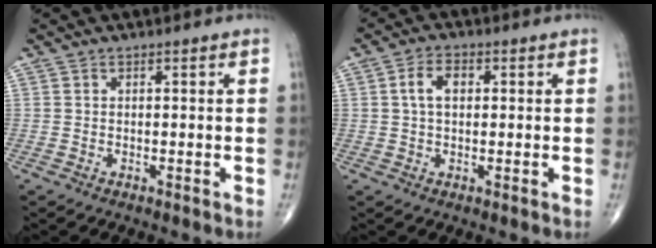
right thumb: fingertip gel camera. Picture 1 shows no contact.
{"total": 4.5, "force": [0.8, 2.8, 3.5], "torque": [-0.063, 0.011, 0.011]}